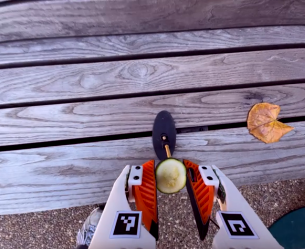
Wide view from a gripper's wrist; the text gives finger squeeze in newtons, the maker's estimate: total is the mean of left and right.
{"total": 7.8, "left": 7.7, "right": 8.0}